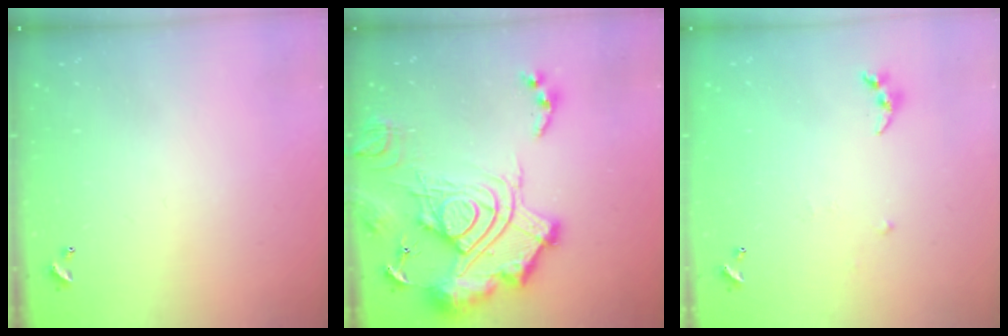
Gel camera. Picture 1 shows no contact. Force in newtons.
{"total": 26.0, "press": 25.8, "slide": 3.2}
{"total": 5.4, "press": 5.4, "slide": 0.6}